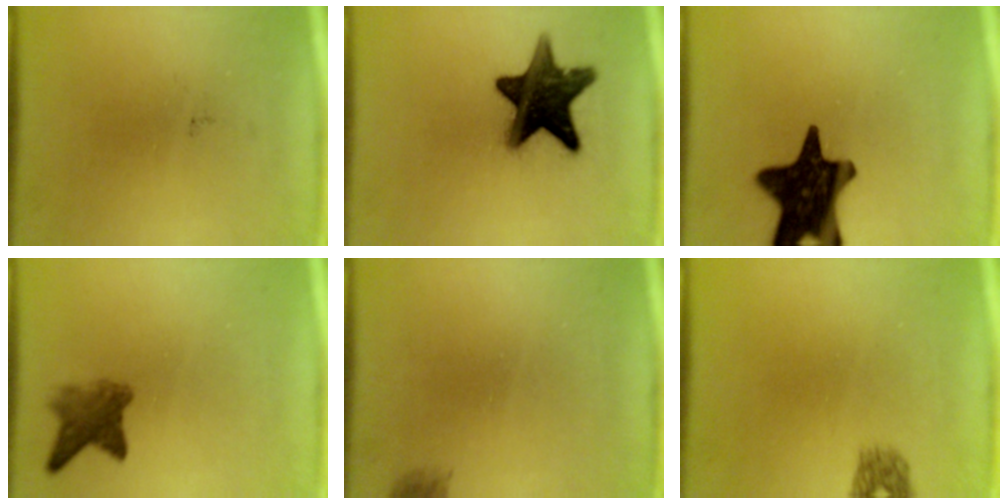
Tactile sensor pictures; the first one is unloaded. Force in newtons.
{"total": 15.2}
{"total": 16.9}
{"total": 4.1}
{"total": 1.1}
{"total": 1.6}